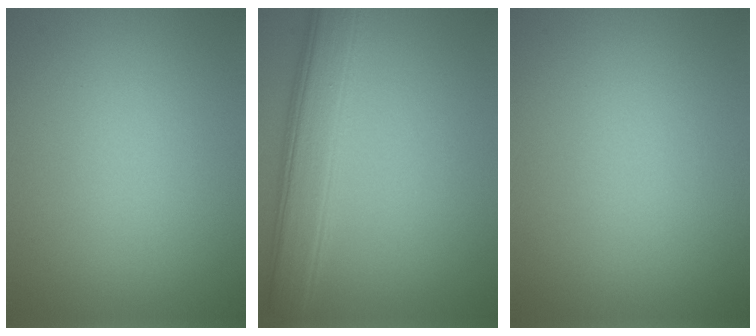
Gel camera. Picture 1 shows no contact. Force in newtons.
{"total": 7.7, "press": 7.7, "slide": 0.3}
{"total": 0.0}